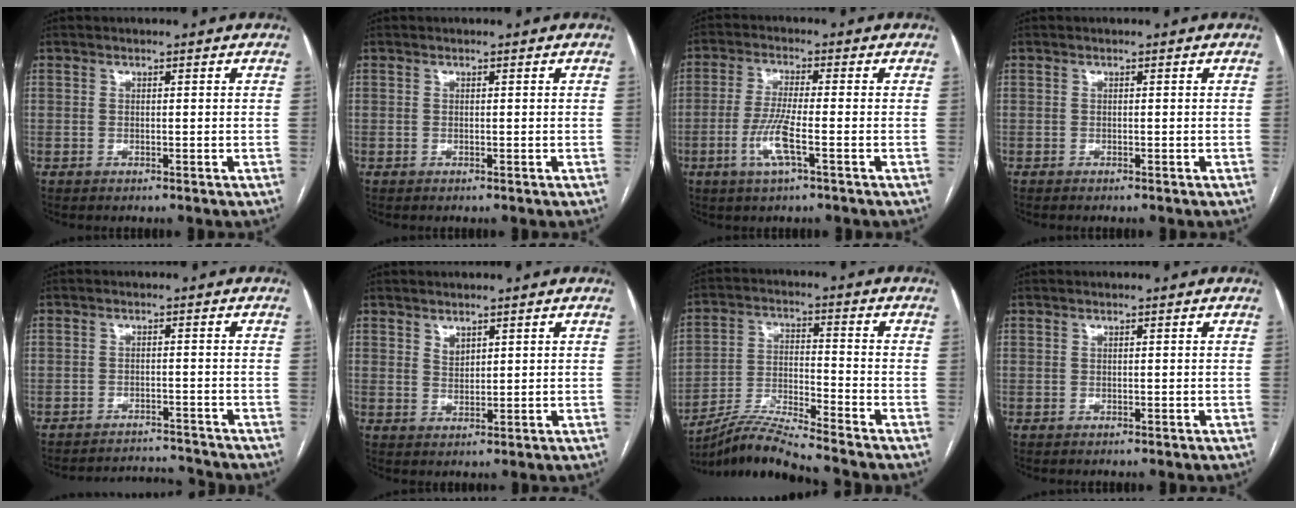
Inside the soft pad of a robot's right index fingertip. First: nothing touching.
{"total": 0.0}
{"total": 6.4, "force": [-2.3, 0.2, 6.0], "torque": [-0.124, -0.009, -0.047]}
{"total": 0.7, "force": [-0.6, 0.1, 0.2], "torque": [-0.002, -0.001, -0.010]}
{"total": 5.8, "force": [-5.7, -0.1, -1.2], "torque": [0.011, 0.007, -0.085]}
{"total": 2.0, "force": [1.4, 1.0, 0.9], "torque": [-0.016, -0.003, 0.031]}
{"total": 9.6, "force": [-8.9, -1.5, 3.3], "torque": [-0.069, -0.008, -0.164]}
{"total": 0.0}